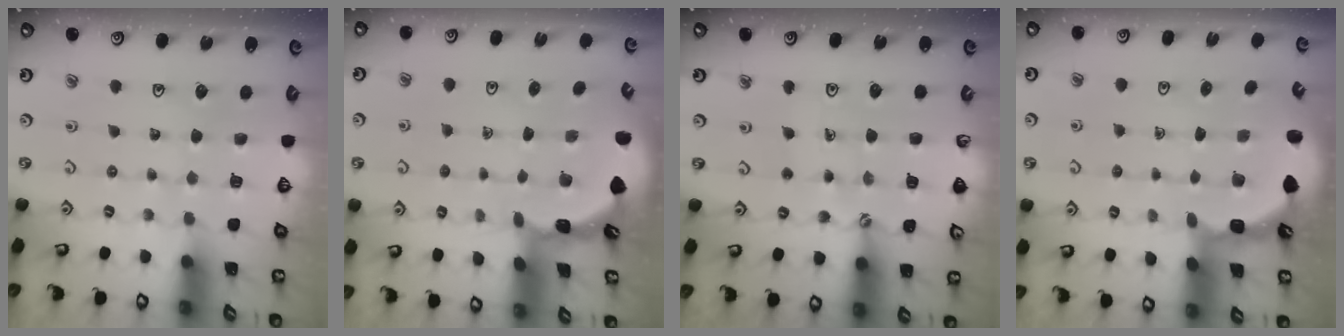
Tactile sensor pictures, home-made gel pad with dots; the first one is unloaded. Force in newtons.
{"total": 1.8, "press": 1.8, "slide": 0.1}
{"total": 2.2, "press": 1.4, "slide": 1.6}
{"total": 2.0, "press": 1.8, "slide": 0.8}